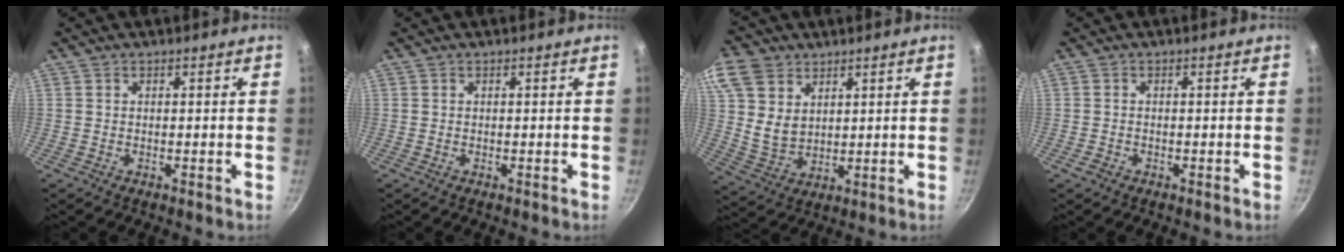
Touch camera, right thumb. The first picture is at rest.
{"total": 0.0}
{"total": 13.1, "force": [6.5, 9.4, 6.3], "torque": [-0.120, -0.016, 0.135]}
{"total": 1.1, "force": [-0.8, 0.6, 0.4], "torque": [-0.013, 0.003, -0.014]}